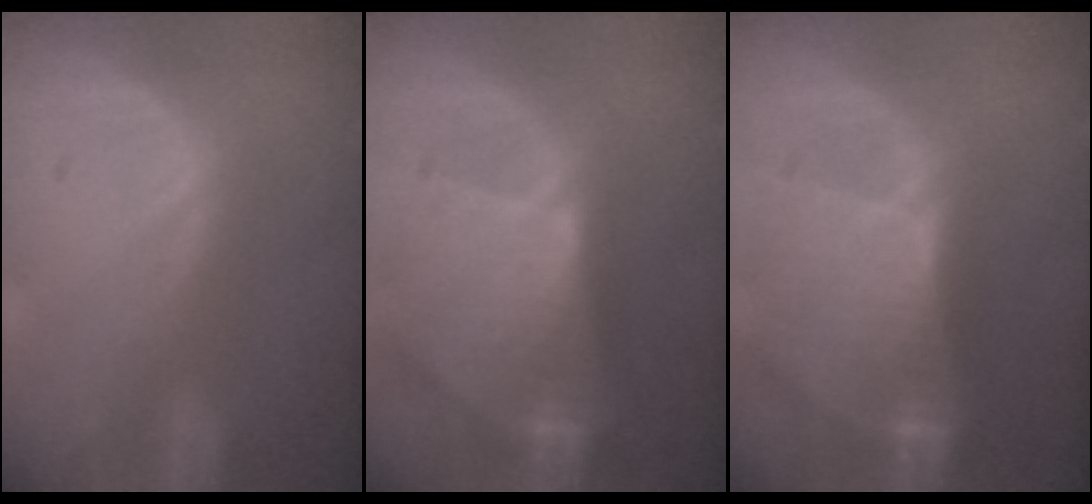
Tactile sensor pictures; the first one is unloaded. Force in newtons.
{"total": 9.6, "press": 8.5, "slide": 4.6}
{"total": 9.3, "press": 8.2, "slide": 4.4}